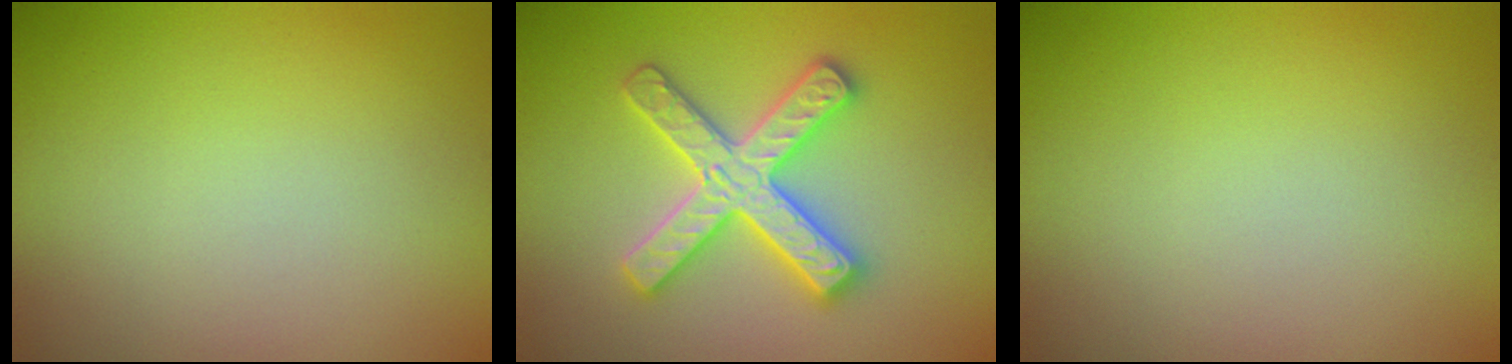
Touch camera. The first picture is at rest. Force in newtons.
{"total": 5.0, "press": 5.0, "slide": 0.8}
{"total": 0.0}